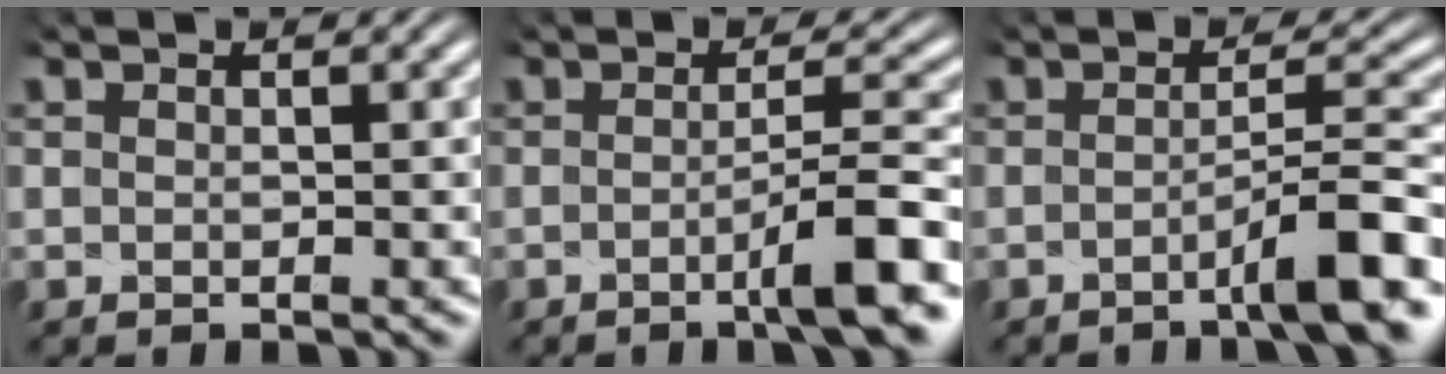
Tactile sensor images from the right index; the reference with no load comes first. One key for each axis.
{"total": 4.8, "fx": -2.3, "fy": 0.7, "fz": 4.1, "tx": -0.060, "ty": 0.009, "tz": -0.049}
{"total": 4.9, "fx": -2.8, "fy": 0.5, "fz": 4.0, "tx": -0.060, "ty": 0.009, "tz": -0.056}